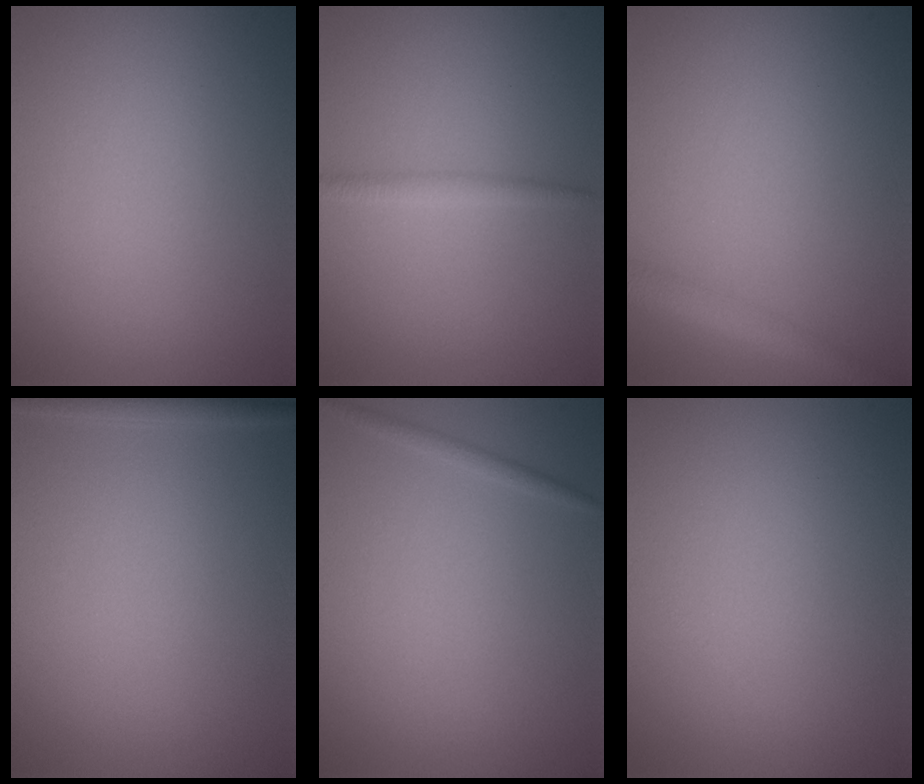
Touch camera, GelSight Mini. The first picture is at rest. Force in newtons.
{"total": 1.3, "press": 1.3, "slide": 0.1}
{"total": 2.7, "press": 2.7, "slide": 0.1}
{"total": 1.4, "press": 1.4, "slide": 0.1}
{"total": 0.9, "press": 0.9, "slide": 0.1}
{"total": 0.0}